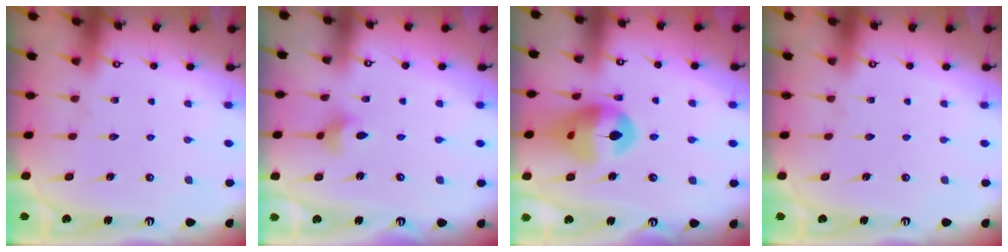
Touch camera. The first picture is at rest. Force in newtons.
{"total": 3.0, "press": 3.0, "slide": 0.6}
{"total": 14.3, "press": 14.1, "slide": 1.9}
{"total": 0.0}